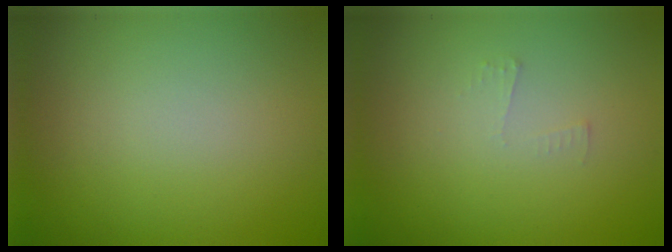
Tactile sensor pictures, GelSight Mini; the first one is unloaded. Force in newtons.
{"total": 0.7, "press": 0.7, "slide": 0.1}